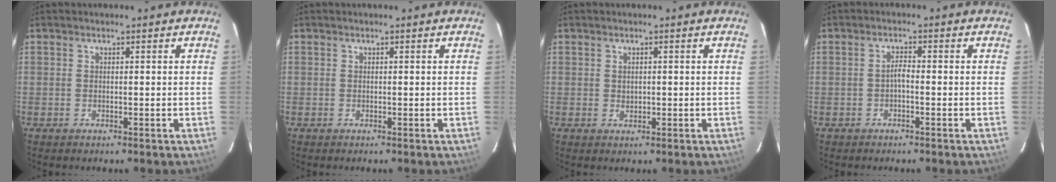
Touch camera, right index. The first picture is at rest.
{"total": 0.0}
{"total": 1.1, "force": [0.2, 1.0, 0.5], "torque": [-0.008, 0.002, 0.004]}
{"total": 1.4, "force": [-0.7, 0.3, 1.2], "torque": [-0.023, 0.006, -0.014]}